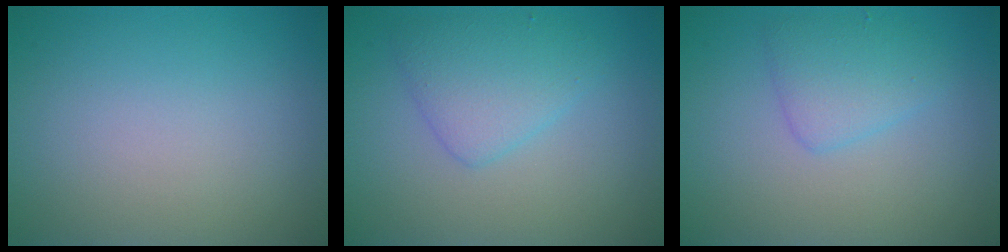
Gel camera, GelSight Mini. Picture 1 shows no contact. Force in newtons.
{"total": 1.9, "press": 1.9, "slide": 0.1}
{"total": 2.5, "press": 2.5, "slide": 0.1}